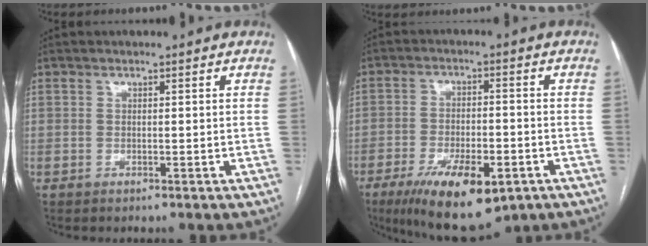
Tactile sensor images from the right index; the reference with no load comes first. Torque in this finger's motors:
{"motor_torque": [1.11, -1.03, 0.80, 0.19]}